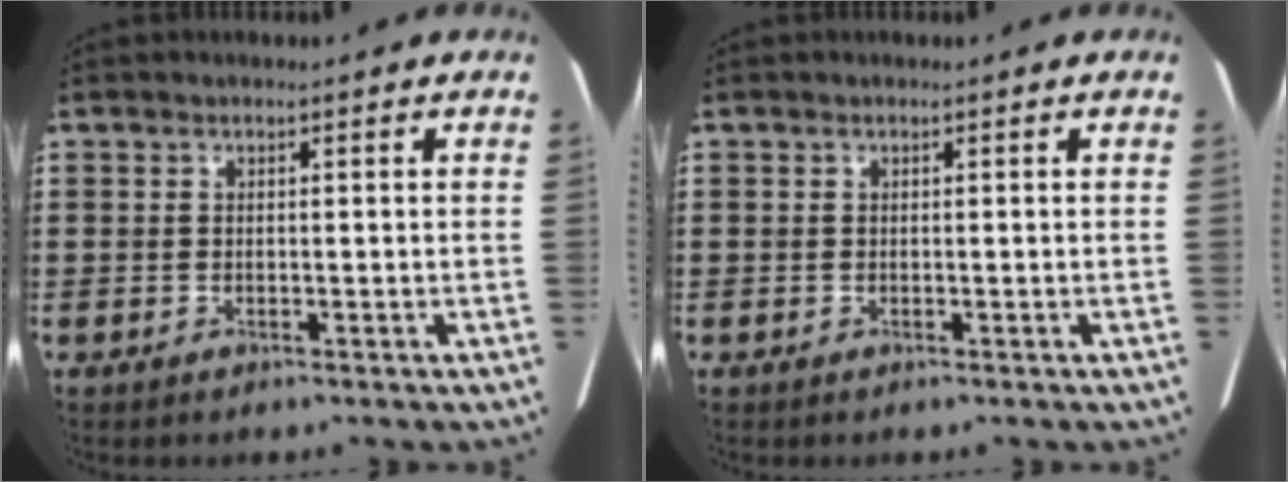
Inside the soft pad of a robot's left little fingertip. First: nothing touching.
{"total": 0.0}